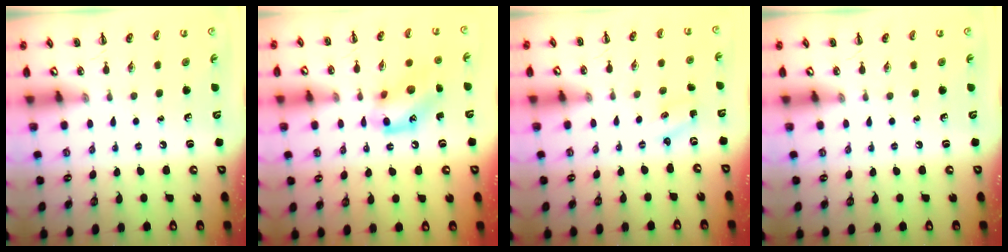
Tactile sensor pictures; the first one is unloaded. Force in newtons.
{"total": 14.1, "press": 14.0, "slide": 1.1}
{"total": 1.3, "press": 1.2, "slide": 0.3}
{"total": 0.0}